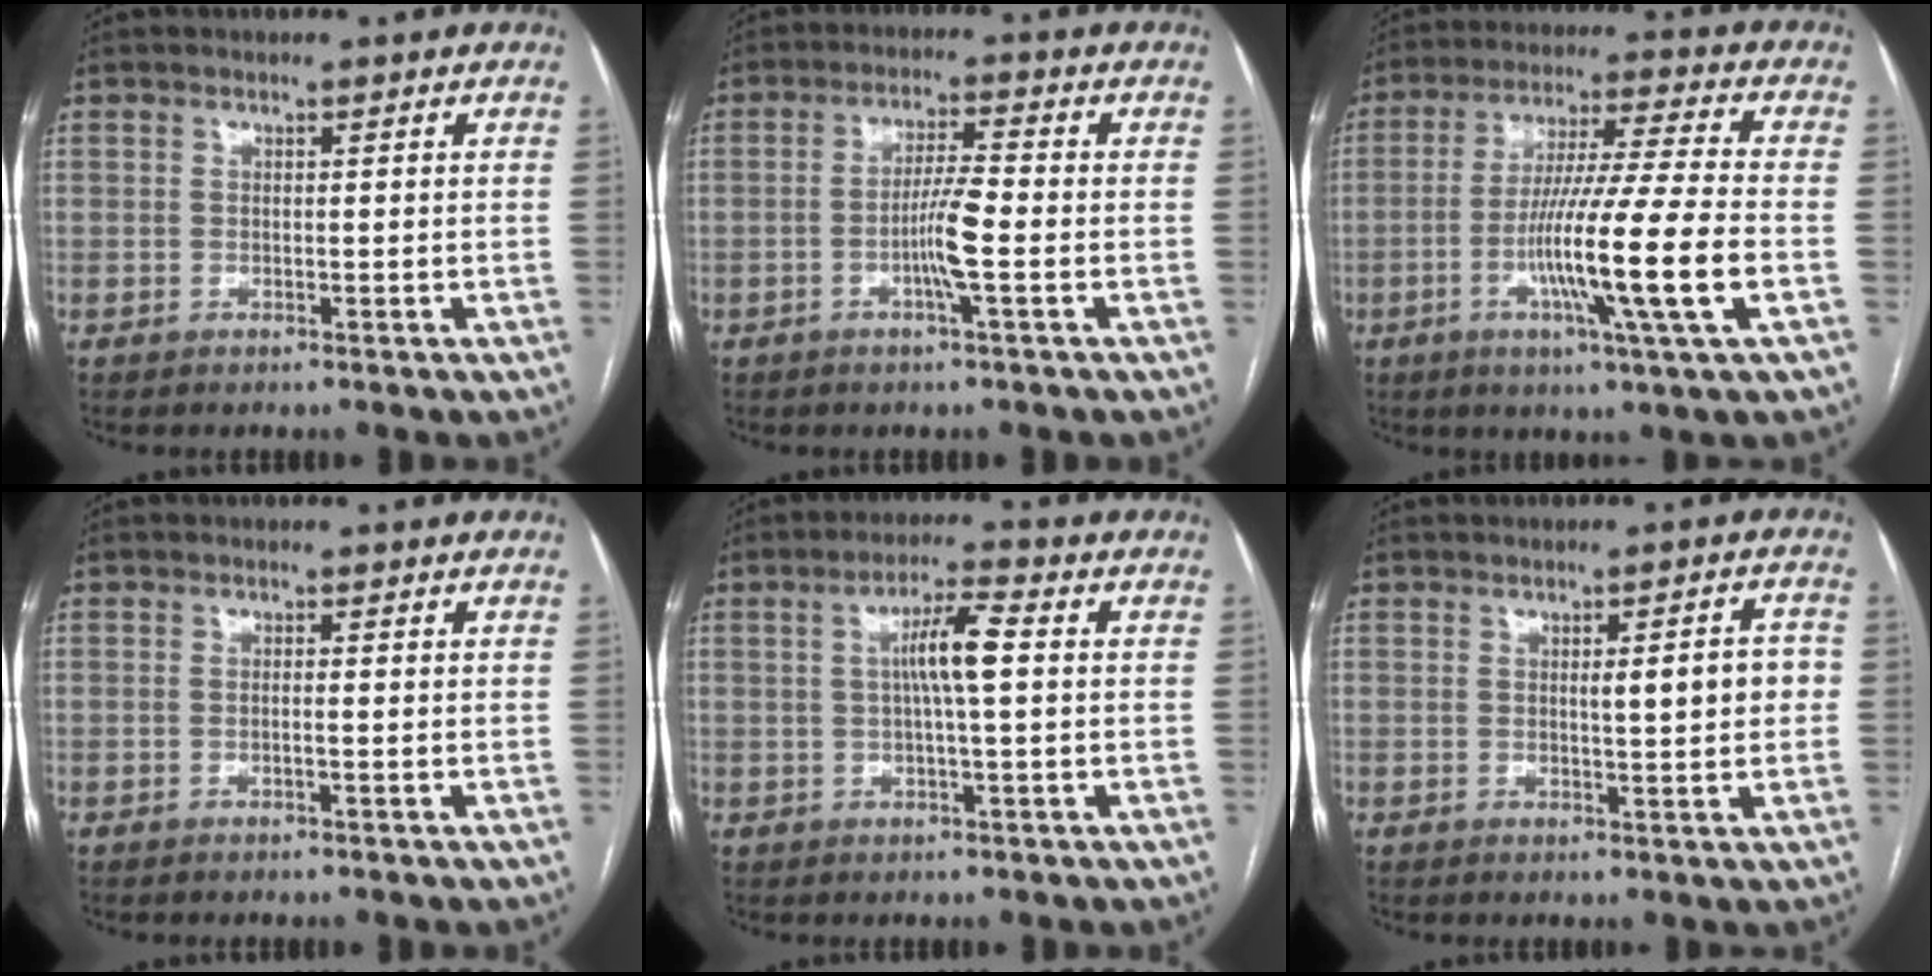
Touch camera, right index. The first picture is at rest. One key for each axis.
{"total": 5.5, "fx": -1.6, "fy": -0.1, "fz": 5.2, "tx": -0.104, "ty": 0.000, "tz": -0.030}
{"total": 15.5, "fx": -4.3, "fy": -1.2, "fz": 14.9, "tx": -0.274, "ty": -0.014, "tz": -0.082}
{"total": 0.7, "fx": -0.3, "fy": 0.0, "fz": 0.7, "tx": -0.011, "ty": 0.002, "tz": -0.005}
{"total": 6.2, "fx": 0.7, "fy": 0.3, "fz": 6.1, "tx": -0.111, "ty": 0.009, "tz": 0.010}
{"total": 5.2, "fx": 0.3, "fy": 0.9, "fz": 5.1, "tx": -0.068, "ty": 0.008, "tz": 0.004}